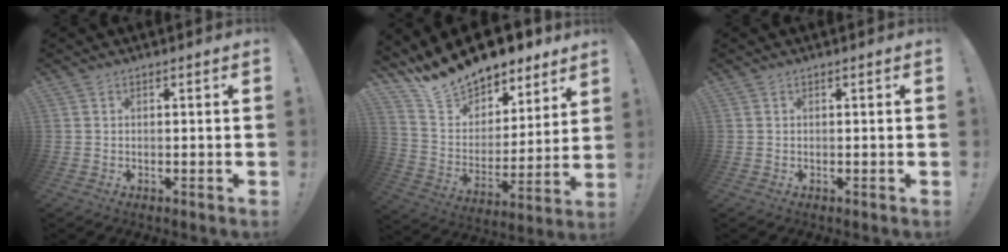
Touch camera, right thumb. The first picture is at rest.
{"total": 16.1, "force": [14.6, 5.9, 3.3], "torque": [-0.085, -0.116, 0.264]}
{"total": 0.0}